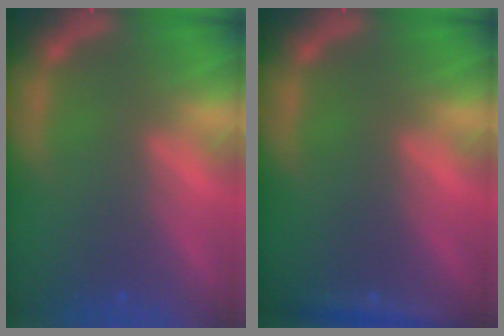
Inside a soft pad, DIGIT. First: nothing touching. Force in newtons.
{"total": 1.9}